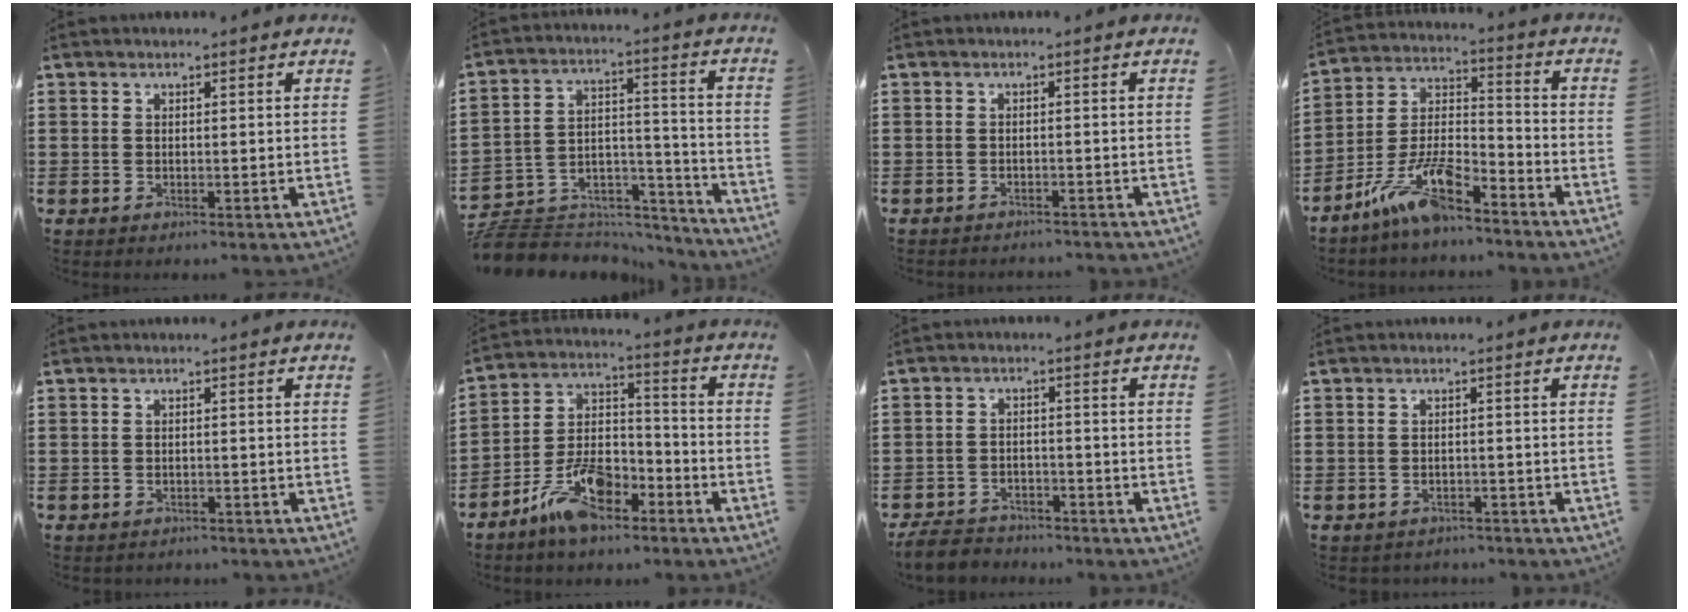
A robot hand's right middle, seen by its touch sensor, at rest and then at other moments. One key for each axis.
{"total": 6.7, "fx": -6.2, "fy": 2.5, "fz": 1.0, "tx": -0.025, "ty": 0.011, "tz": -0.123}
{"total": 1.2, "fx": -1.2, "fy": 0.1, "fz": 0.0, "tx": -0.003, "ty": 0.001, "tz": -0.025}
{"total": 11.4, "fx": -8.8, "fy": 2.6, "fz": 6.7, "tx": -0.149, "ty": 0.010, "tz": -0.171}
{"total": 1.0, "fx": -0.9, "fy": 0.2, "fz": 0.0, "tx": -0.003, "ty": -0.001, "tz": -0.020}
{"total": 11.3, "fx": -8.1, "fy": 4.7, "fz": 6.3, "tx": -0.127, "ty": 0.027, "tz": -0.154}
{"total": 3.9, "fx": -3.8, "fy": 0.9, "fz": 0.3, "tx": -0.022, "ty": 0.001, "tz": -0.084}
{"total": 1.5, "fx": -1.5, "fy": 0.4, "fz": -0.1, "tx": -0.004, "ty": 0.000, "tz": -0.033}